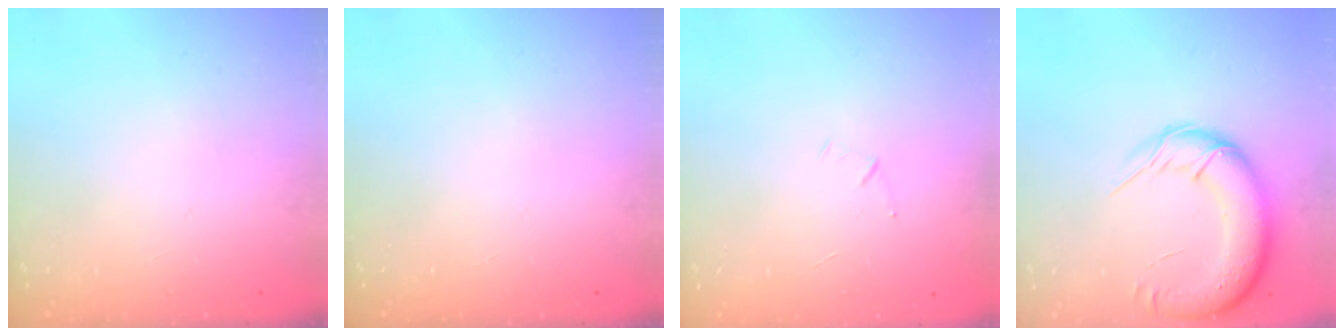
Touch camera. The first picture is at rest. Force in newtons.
{"total": 0.0}
{"total": 4.0, "press": 3.8, "slide": 1.0}
{"total": 17.2, "press": 16.7, "slide": 4.1}